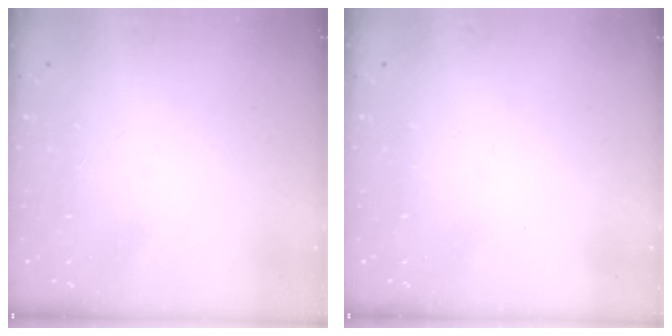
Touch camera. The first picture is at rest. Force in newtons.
{"total": 0.0}